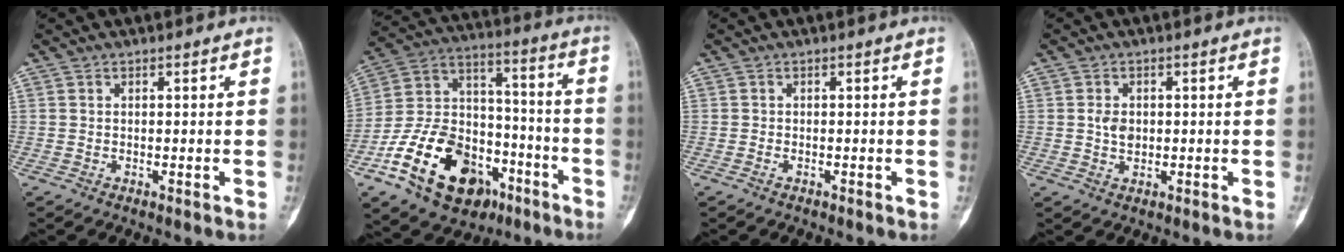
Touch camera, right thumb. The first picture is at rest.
{"total": 22.8, "force": [-11.5, 14.7, 13.2], "torque": [-0.218, 0.084, -0.188]}
{"total": 0.5, "force": [-0.4, 0.3, 0.2], "torque": [-0.008, 0.001, -0.008]}
{"total": 2.9, "force": [0.0, 2.1, 2.0], "torque": [-0.030, 0.001, 0.001]}